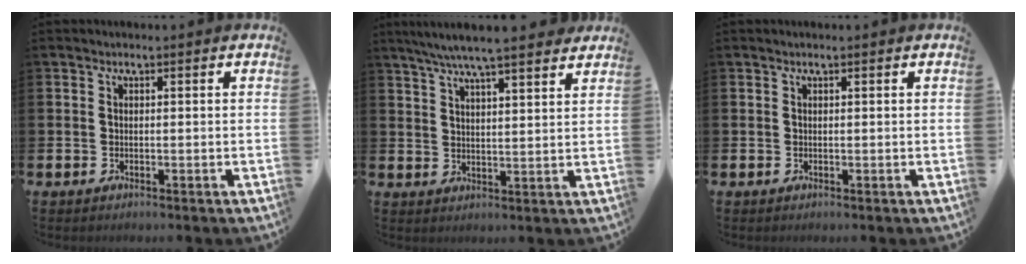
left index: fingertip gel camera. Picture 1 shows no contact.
{"total": 6.9, "force": [6.4, 0.4, 2.6], "torque": [-0.068, -0.024, 0.116]}
{"total": 0.0}